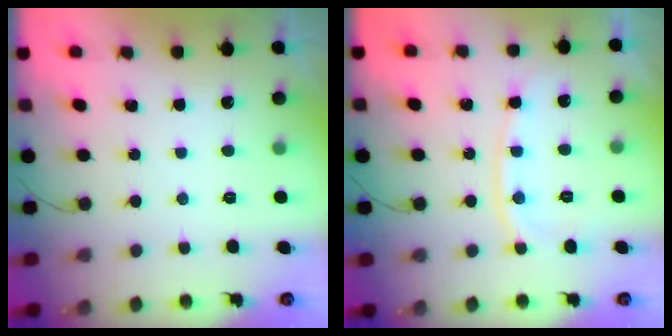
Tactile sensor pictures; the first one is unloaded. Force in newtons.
{"total": 9.8, "press": 9.7, "slide": 1.2}